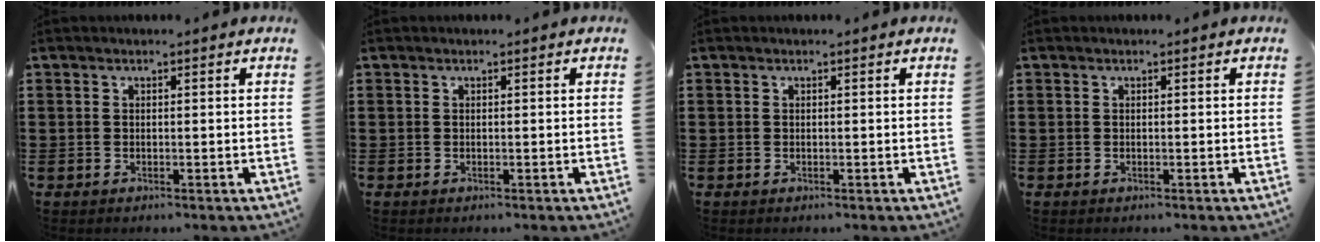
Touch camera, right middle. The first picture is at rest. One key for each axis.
{"total": 0.0}
{"total": 0.0}
{"total": 0.0}